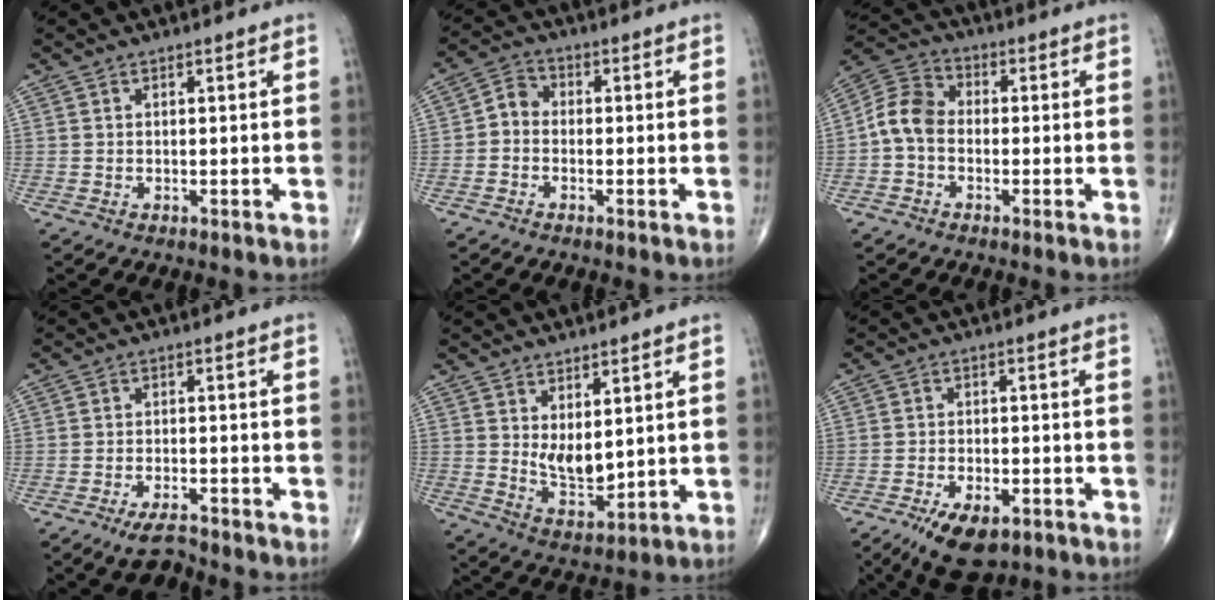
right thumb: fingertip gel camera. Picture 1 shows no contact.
{"total": 3.8, "force": [-0.9, 3.1, 2.0], "torque": [-0.021, 0.014, -0.034]}
{"total": 7.5, "force": [-1.3, 5.6, 4.8], "torque": [-0.082, 0.025, -0.042]}
{"total": 4.3, "force": [-3.6, 1.2, 2.0], "torque": [-0.040, 0.010, -0.065]}
{"total": 6.6, "force": [1.7, 3.4, 5.4], "torque": [-0.079, -0.029, 0.045]}
{"total": 9.6, "force": [-5.8, 4.6, 6.2], "torque": [-0.095, 0.016, -0.091]}